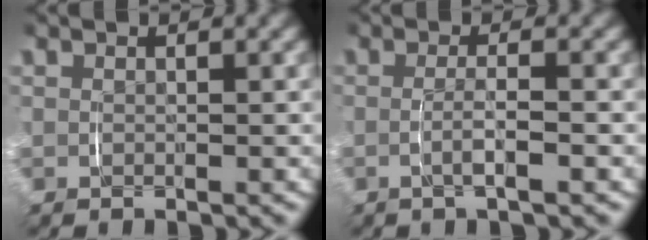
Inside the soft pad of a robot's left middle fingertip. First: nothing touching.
{"total": 2.0, "force": [-0.7, 0.0, 1.9], "torque": [-0.033, -0.001, -0.013]}